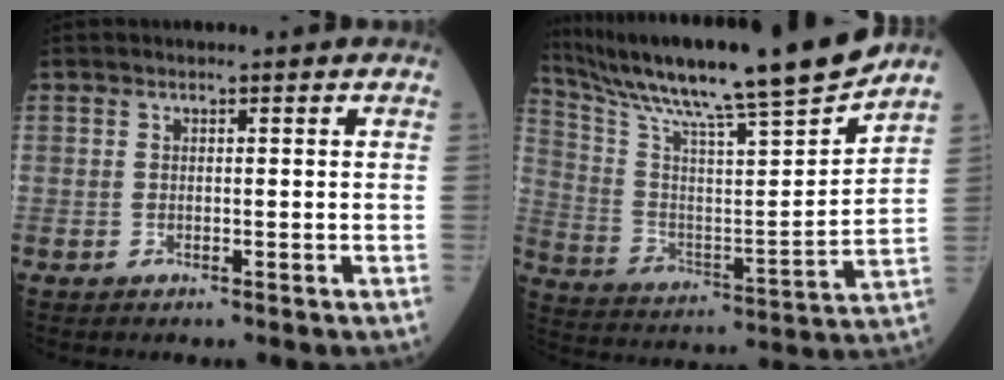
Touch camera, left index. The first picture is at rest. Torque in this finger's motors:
{"motor_torque": [0.77, -0.82, 0.33, 0.16]}